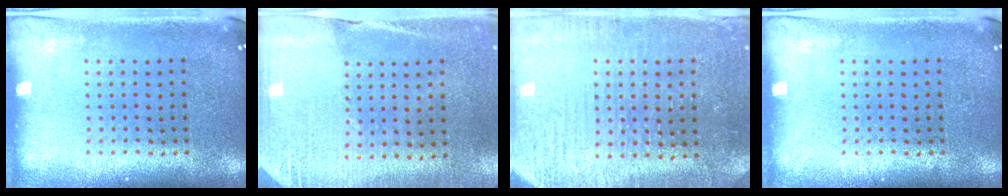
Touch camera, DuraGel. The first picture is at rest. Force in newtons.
{"total": 2.6, "press": 2.3, "slide": 1.1}
{"total": 3.0, "press": 2.9, "slide": 0.7}
{"total": 0.0}